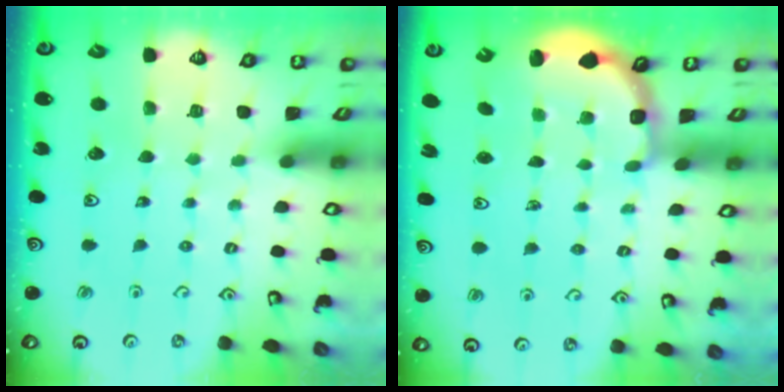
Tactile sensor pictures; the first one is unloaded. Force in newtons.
{"total": 2.7, "press": 2.3, "slide": 1.4}